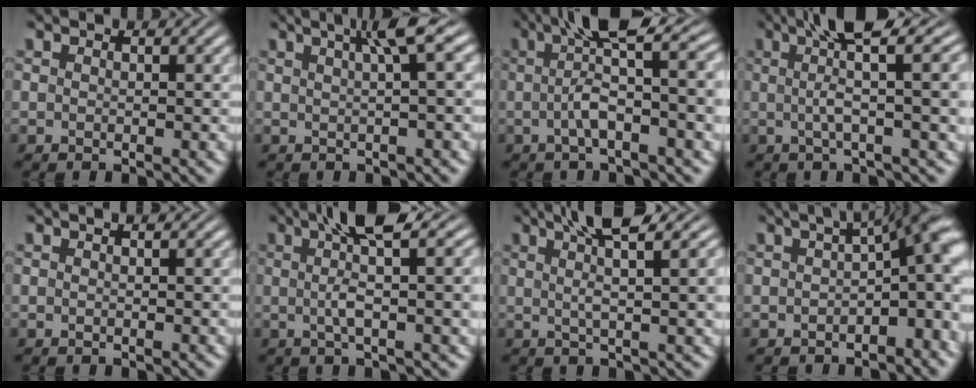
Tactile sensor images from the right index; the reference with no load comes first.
{"total": 4.4, "force": [2.1, 0.9, 3.8], "torque": [-0.048, 0.019, 0.026]}
{"total": 5.5, "force": [1.0, 0.5, 5.4], "torque": [-0.081, 0.013, 0.010]}
{"total": 5.7, "force": [2.3, 0.3, 5.2], "torque": [-0.084, 0.009, 0.032]}
{"total": 0.0}
{"total": 5.4, "force": [2.0, 0.6, 5.0], "torque": [-0.086, 0.007, 0.029]}
{"total": 5.9, "force": [3.3, 0.7, 4.8], "torque": [-0.081, 0.006, 0.051]}
{"total": 4.8, "force": [-0.1, 1.6, 4.6], "torque": [-0.056, -0.001, 0.002]}